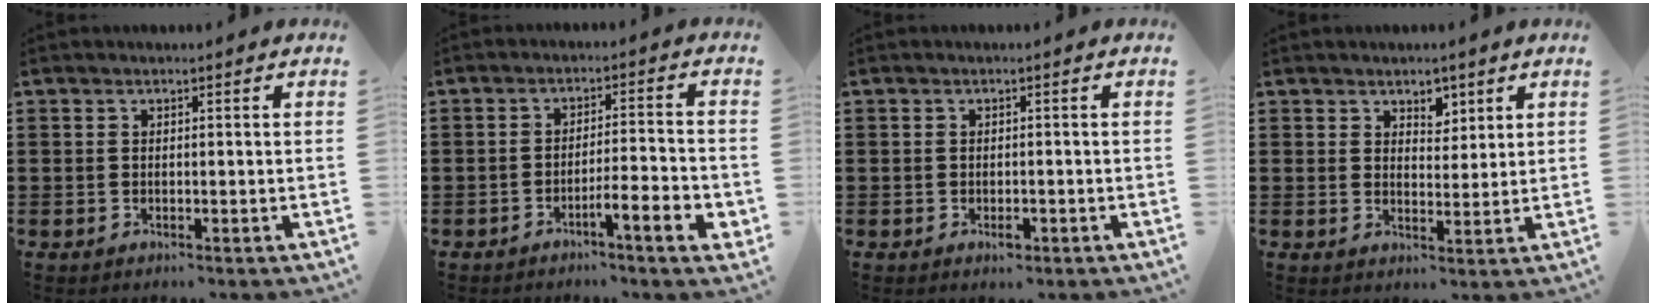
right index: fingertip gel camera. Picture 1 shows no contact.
{"total": 5.8, "force": [-3.4, 0.5, 4.7], "torque": [-0.073, -0.002, -0.059]}
{"total": 1.4, "force": [-0.7, 0.7, 1.0], "torque": [-0.019, 0.000, -0.012]}
{"total": 3.4, "force": [2.5, 2.1, 0.9], "torque": [-0.011, 0.006, 0.042]}